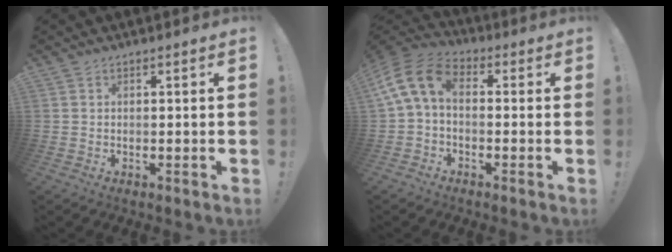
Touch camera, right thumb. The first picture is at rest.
{"total": 10.9, "force": [1.4, 6.6, 8.5], "torque": [-0.181, 0.013, 0.031]}